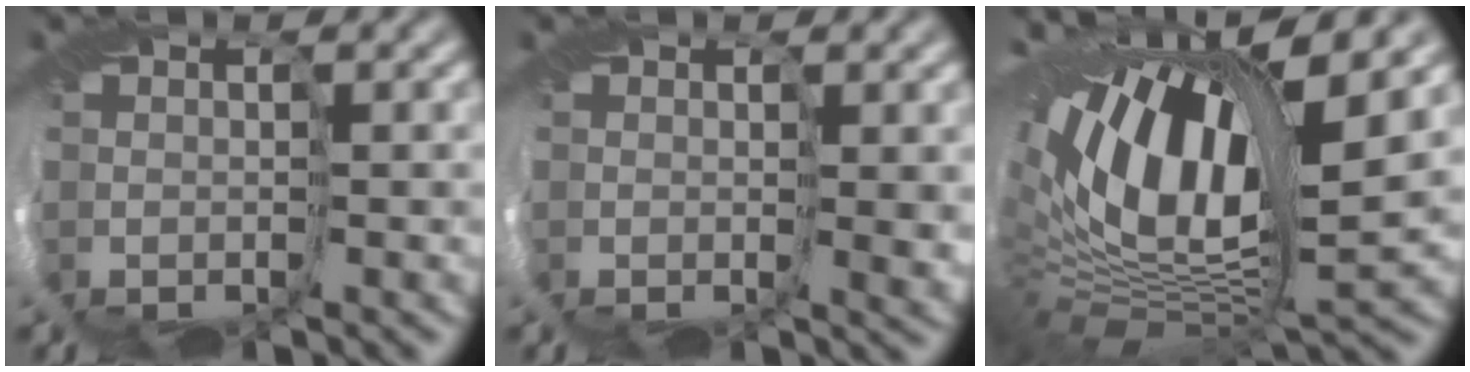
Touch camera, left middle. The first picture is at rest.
{"total": 2.5, "force": [0.3, 1.2, 2.2], "torque": [-0.045, -0.008, 0.011]}
{"total": 16.2, "force": [3.8, 7.9, 13.6], "torque": [-0.257, 0.016, 0.075]}